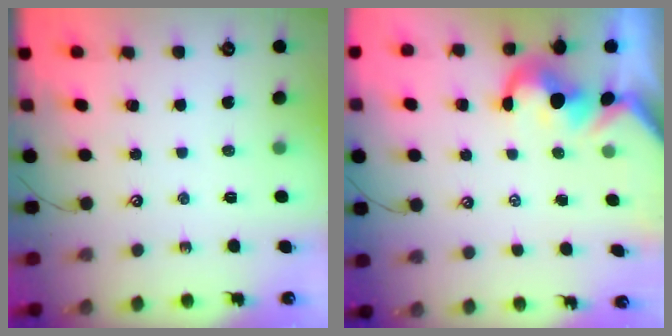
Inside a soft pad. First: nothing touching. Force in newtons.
{"total": 3.0, "press": 2.8, "slide": 1.1}